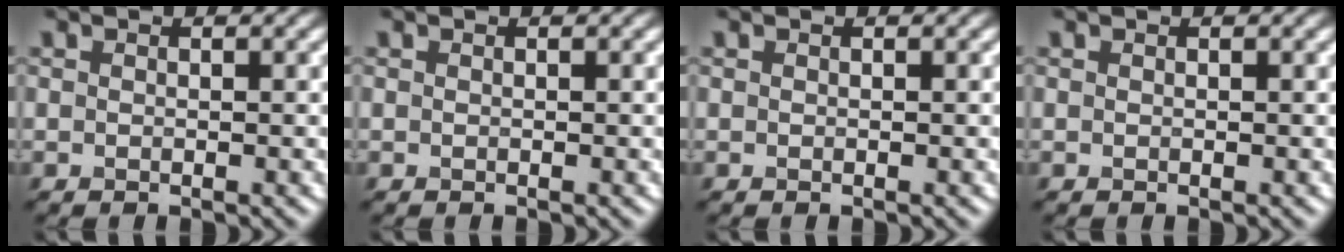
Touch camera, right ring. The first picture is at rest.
{"total": 0.0}
{"total": 0.0}
{"total": 0.0}